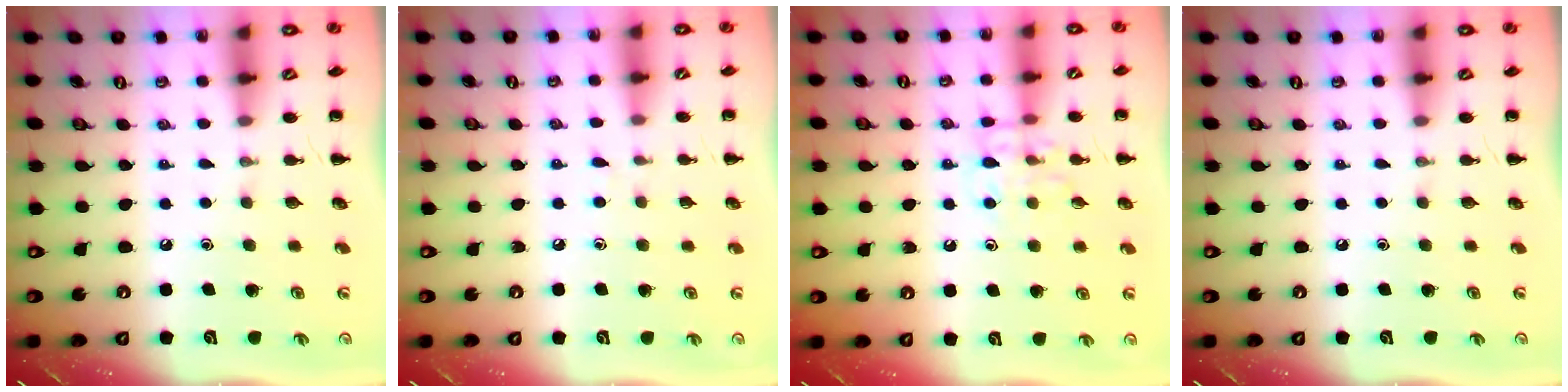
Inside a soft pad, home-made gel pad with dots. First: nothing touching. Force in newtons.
{"total": 2.7, "press": 2.4, "slide": 1.4}
{"total": 9.4, "press": 9.4, "slide": 0.8}
{"total": 0.0}